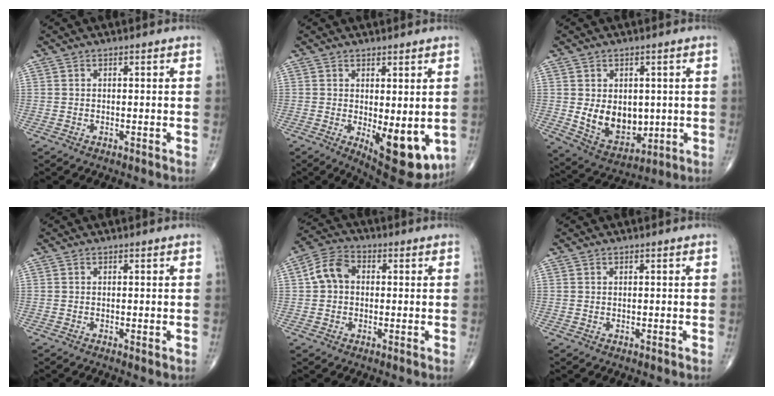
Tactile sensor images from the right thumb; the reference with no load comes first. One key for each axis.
{"total": 11.8, "fx": -1.9, "fy": 4.8, "fz": 10.6, "tx": -0.121, "ty": -0.026, "tz": -0.009}
{"total": 10.9, "fx": -0.1, "fy": 7.7, "fz": 7.7, "tx": -0.087, "ty": -0.018, "tz": 0.022}
{"total": 0.6, "fx": -0.1, "fy": 0.2, "fz": 0.6, "tx": -0.010, "ty": -0.004, "tz": -0.005}
{"total": 6.7, "fx": 0.5, "fy": 5.2, "fz": 4.2, "tx": -0.072, "ty": 0.021, "tz": 0.000}
{"total": 0.0}